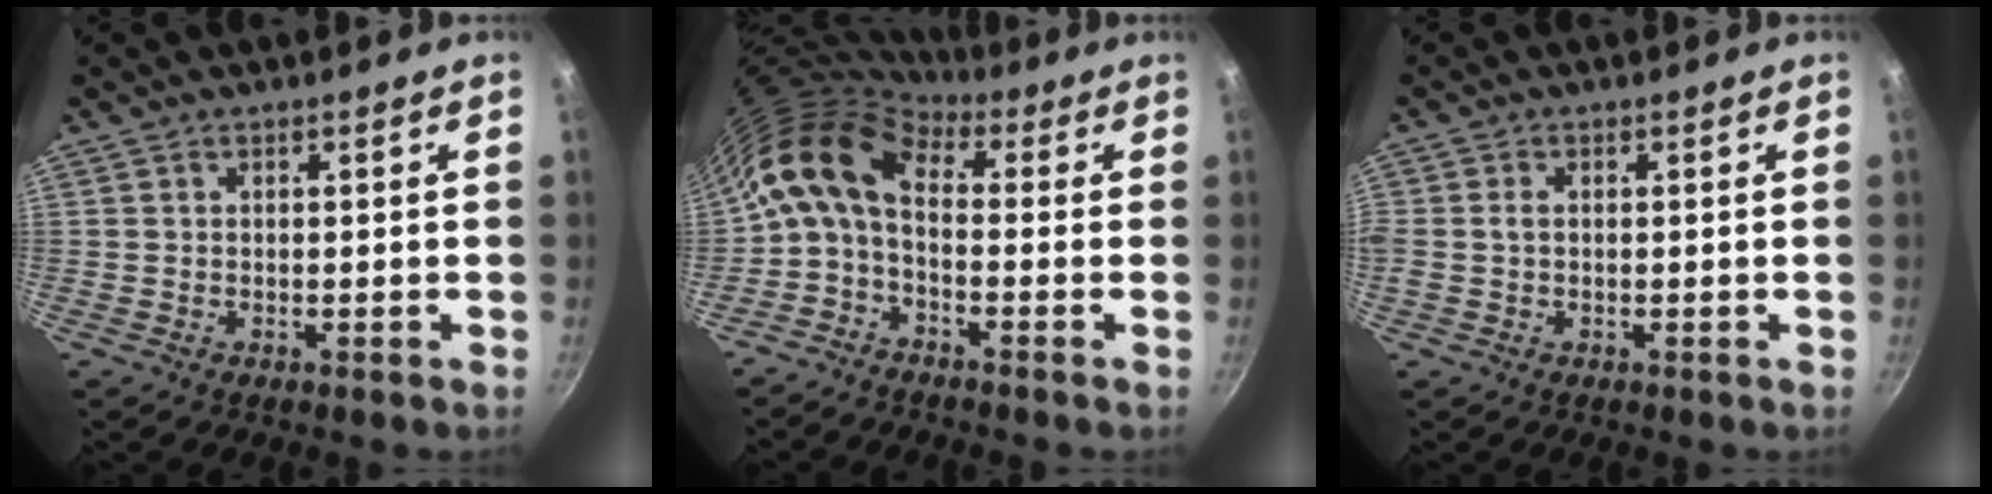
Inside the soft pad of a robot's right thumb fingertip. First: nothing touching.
{"total": 10.7, "force": [-0.5, 6.0, 8.8], "torque": [-0.163, 0.054, -0.029]}
{"total": 1.7, "force": [0.0, 1.2, 1.2], "torque": [-0.032, 0.003, -0.001]}